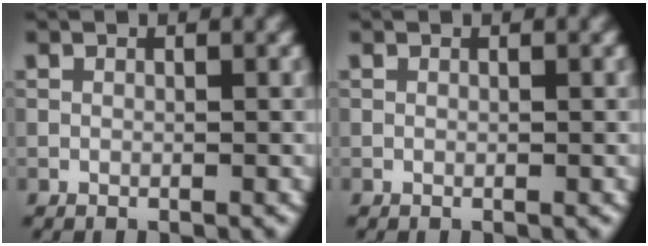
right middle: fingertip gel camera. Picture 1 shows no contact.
{"total": 0.0}